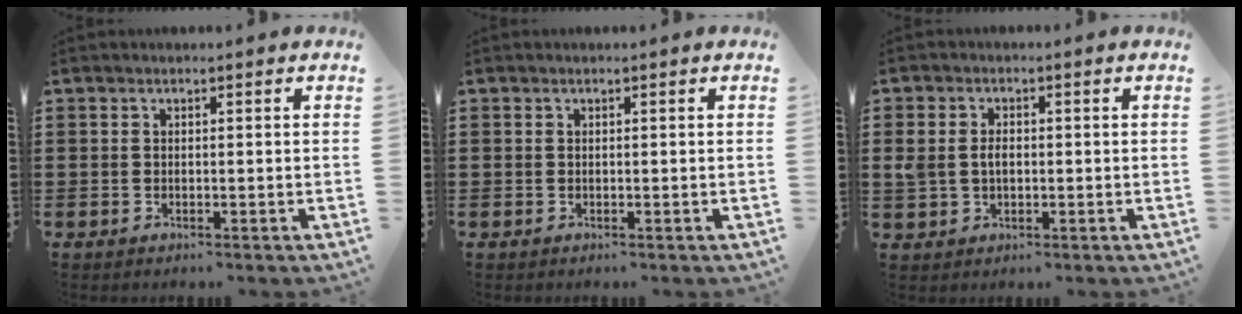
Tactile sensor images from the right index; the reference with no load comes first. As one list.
[{"total": 0.0}, {"total": 2.7, "force": [0.1, 2.0, 1.9], "torque": [-0.047, 0.006, -0.002]}]